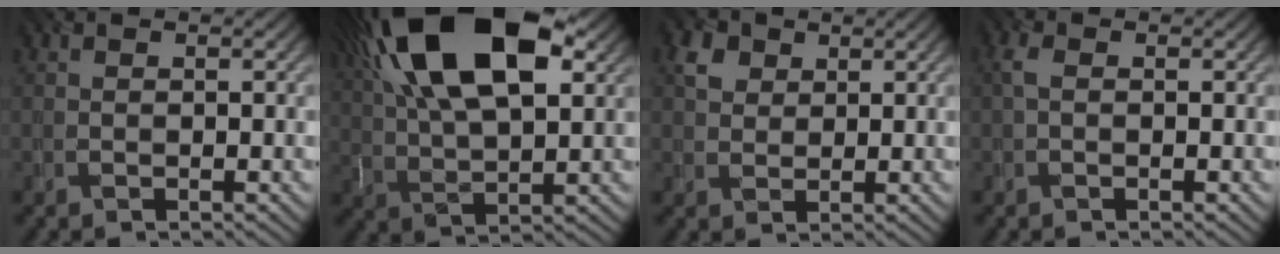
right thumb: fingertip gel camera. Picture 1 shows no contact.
{"total": 18.8, "force": [8.2, 9.1, 14.3], "torque": [-0.273, 0.058, 0.108]}
{"total": 3.1, "force": [1.8, 2.4, 0.7], "torque": [-0.022, 0.003, 0.034]}
{"total": 1.7, "force": [0.1, 1.0, 1.3], "torque": [-0.035, 0.003, 0.002]}